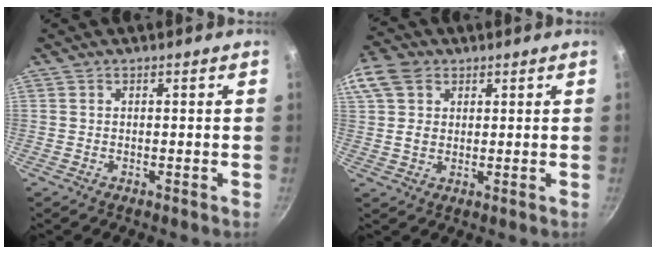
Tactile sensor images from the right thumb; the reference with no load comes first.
{"total": 9.7, "force": [3.9, 7.2, 5.2], "torque": [-0.096, 0.002, 0.066]}